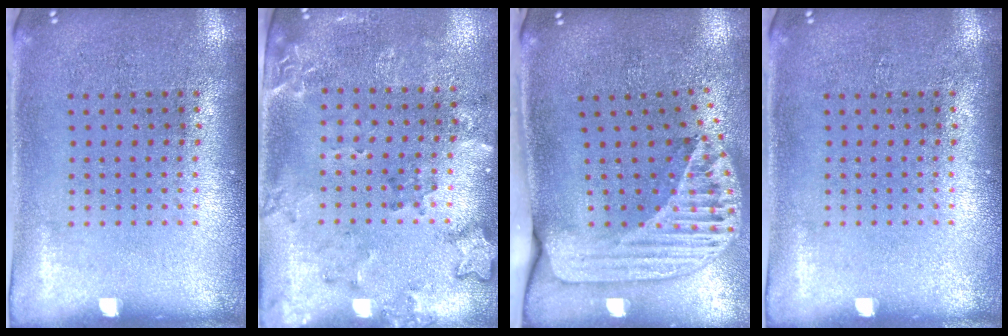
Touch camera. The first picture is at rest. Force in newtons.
{"total": 1.9, "press": 1.6, "slide": 1.1}
{"total": 2.6, "press": 1.8, "slide": 1.8}
{"total": 0.0}